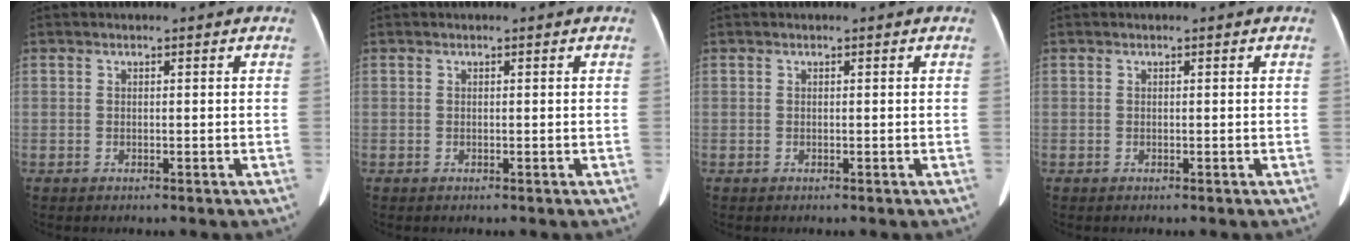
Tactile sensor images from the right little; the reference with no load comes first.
{"total": 0.0}
{"total": 0.0}
{"total": 0.0}